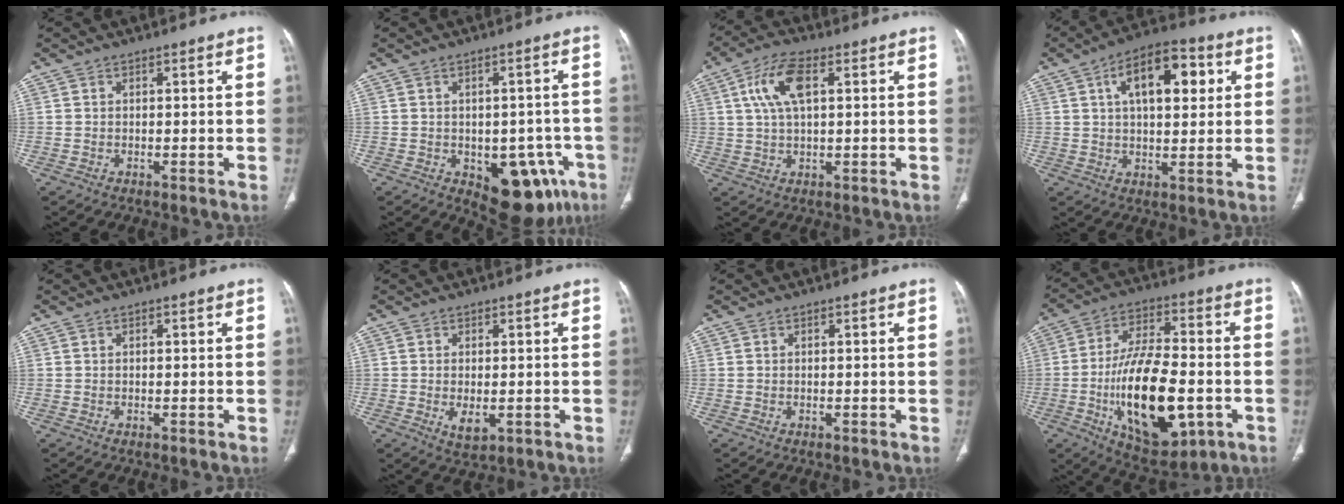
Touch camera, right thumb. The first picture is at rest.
{"total": 10.9, "force": [-4.4, 6.6, 7.5], "torque": [-0.049, 0.014, -0.044]}
{"total": 8.7, "force": [2.6, 3.8, 7.3], "torque": [-0.150, 0.010, 0.049]}
{"total": 13.6, "force": [4.3, 6.7, 11.1], "torque": [-0.150, 0.010, 0.064]}
{"total": 0.0}
{"total": 3.7, "force": [-0.7, 1.9, 3.1], "torque": [-0.050, -0.009, -0.003]}
{"total": 0.0}
{"total": 21.5, "force": [-5.2, 9.9, 18.4], "torque": [-0.300, 0.016, -0.073]}